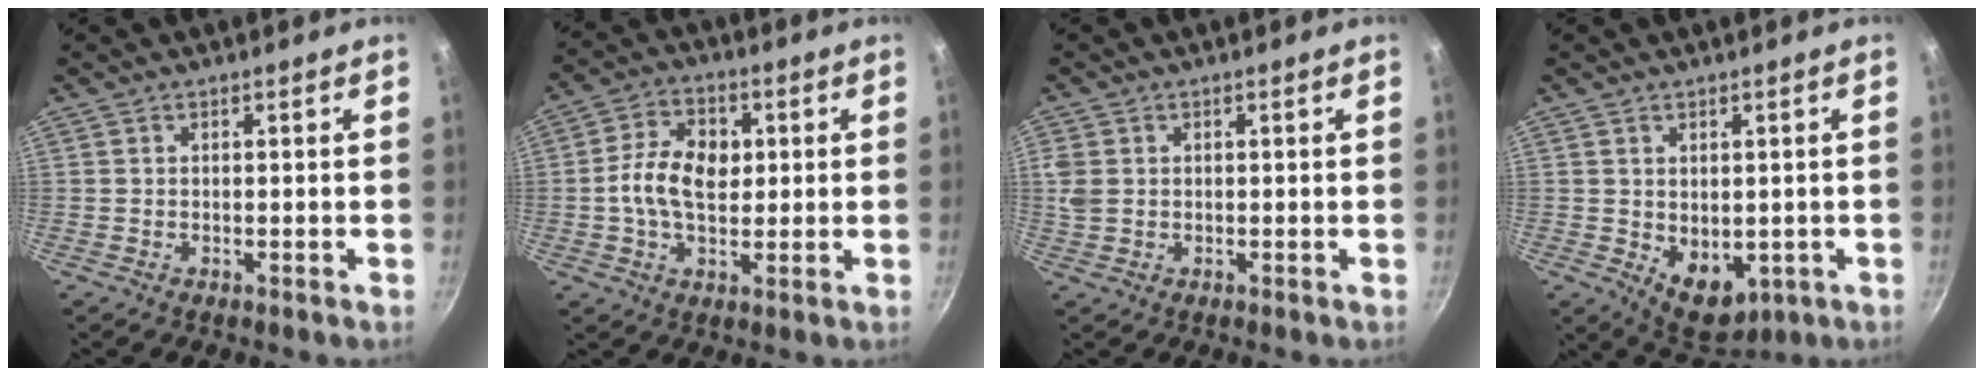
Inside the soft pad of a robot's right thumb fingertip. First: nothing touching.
{"total": 10.3, "force": [0.5, 6.8, 7.7], "torque": [-0.125, 0.011, 0.007]}
{"total": 3.3, "force": [0.4, 2.5, 2.0], "torque": [-0.052, 0.002, 0.012]}
{"total": 8.5, "force": [-2.0, 5.4, 6.2], "torque": [-0.070, -0.006, -0.007]}